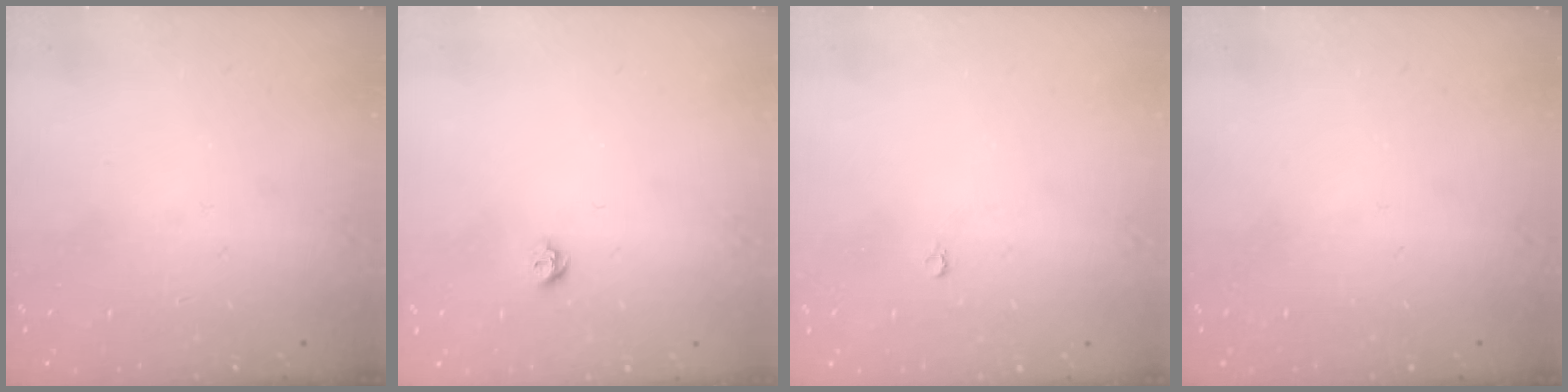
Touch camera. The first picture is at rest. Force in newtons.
{"total": 5.3, "press": 5.3, "slide": 0.8}
{"total": 2.0, "press": 2.0, "slide": 0.4}
{"total": 0.0}